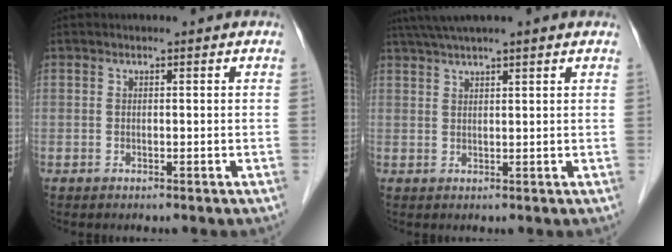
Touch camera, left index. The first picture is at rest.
{"total": 7.3, "force": [5.9, -0.1, 4.3], "torque": [-0.076, 0.046, 0.094]}